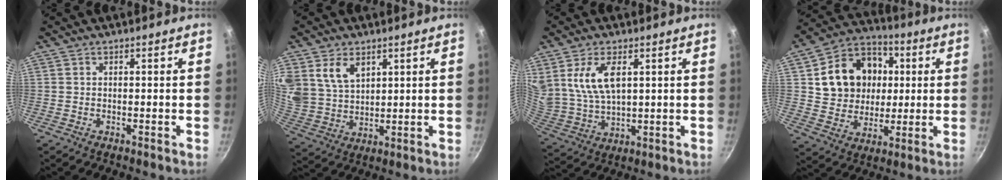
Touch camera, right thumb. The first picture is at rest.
{"total": 10.6, "force": [5.2, 7.2, 5.8], "torque": [-0.100, -0.026, 0.111]}
{"total": 11.3, "force": [4.1, 6.1, 8.6], "torque": [-0.158, -0.027, 0.093]}
{"total": 17.1, "force": [3.0, 14.2, 9.0], "torque": [-0.124, 0.016, 0.054]}